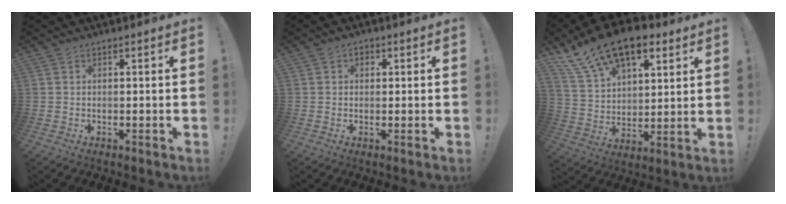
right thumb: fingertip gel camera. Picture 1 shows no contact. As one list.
[{"total": 1.7, "force": [0.2, 1.5, 0.8], "torque": [-0.012, 0.002, 0.002]}, {"total": 18.3, "force": [11.9, 9.6, 10.0], "torque": [-0.176, -0.073, 0.221]}]